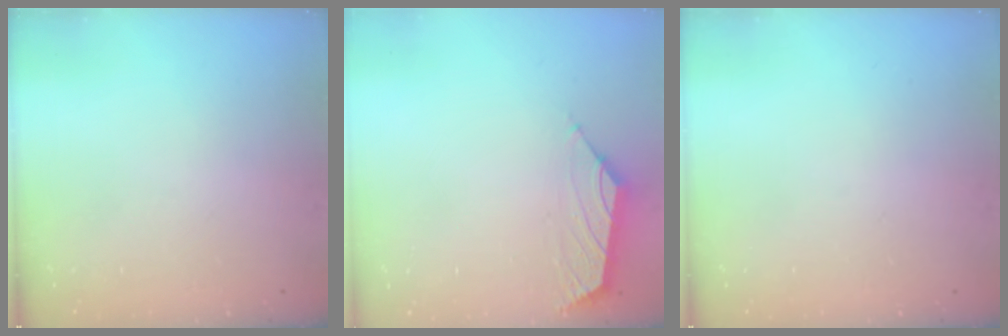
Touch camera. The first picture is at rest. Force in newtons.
{"total": 1.6, "press": 1.5, "slide": 0.7}
{"total": 0.0}